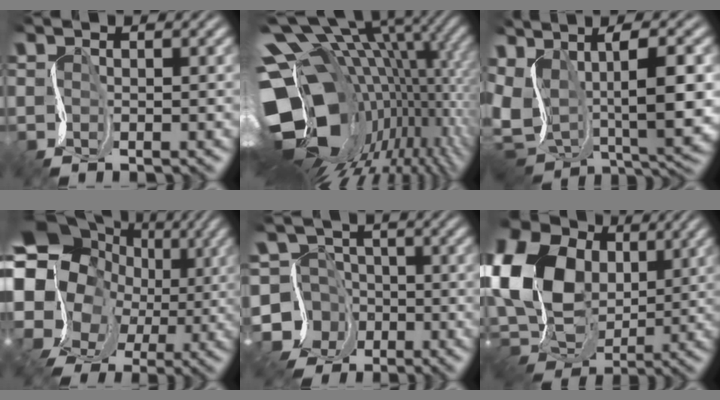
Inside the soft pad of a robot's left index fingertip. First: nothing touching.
{"total": 20.2, "force": [0.3, 13.4, 15.1], "torque": [-0.269, 0.016, 0.015]}
{"total": 10.6, "force": [1.7, 5.3, 9.0], "torque": [-0.184, -0.014, 0.041]}
{"total": 19.1, "force": [4.0, 16.7, 8.5], "torque": [-0.188, 0.035, 0.034]}
{"total": 9.3, "force": [-2.7, 8.8, 0.9], "torque": [-0.032, 0.008, -0.077]}
{"total": 15.4, "force": [3.8, 11.8, 9.2], "torque": [-0.216, 0.016, 0.070]}